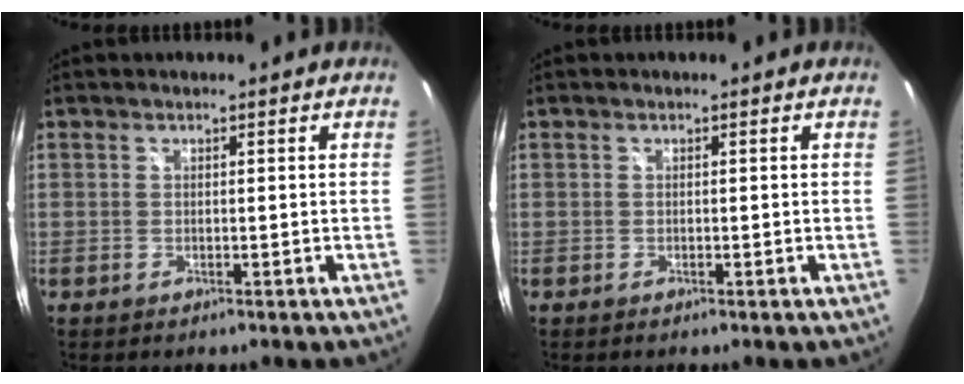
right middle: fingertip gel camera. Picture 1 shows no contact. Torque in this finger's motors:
{"motor_torque": [0.15, -0.15, 0.05, 0.01]}